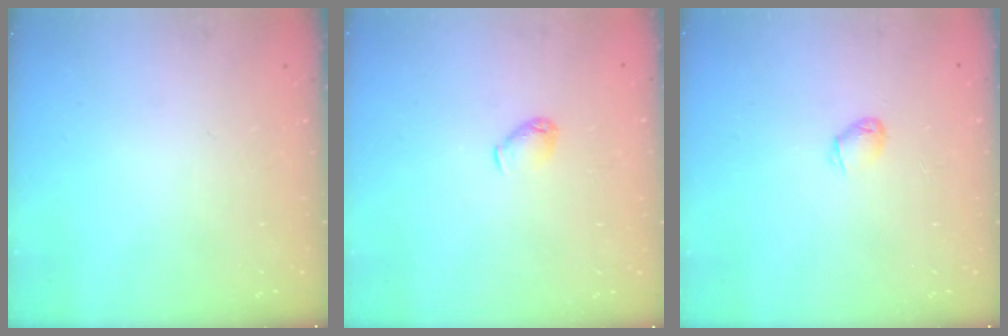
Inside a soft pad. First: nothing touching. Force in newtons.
{"total": 3.9, "press": 3.8, "slide": 0.7}
{"total": 2.4, "press": 2.4, "slide": 0.4}